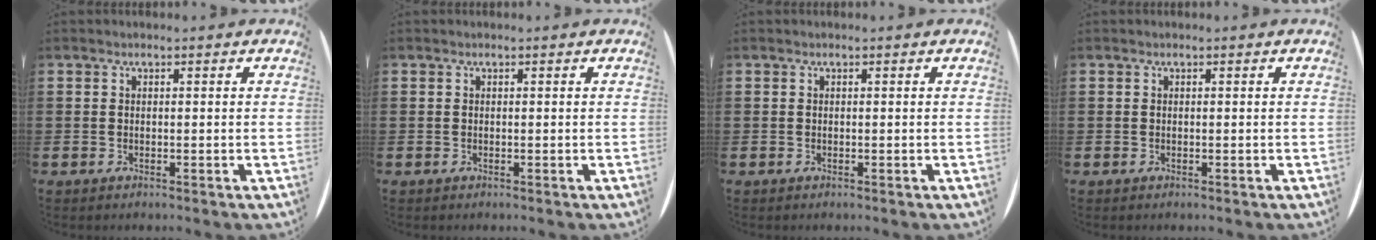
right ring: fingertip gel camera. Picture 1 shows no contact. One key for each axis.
{"total": 0.0}
{"total": 0.0}
{"total": 0.0}